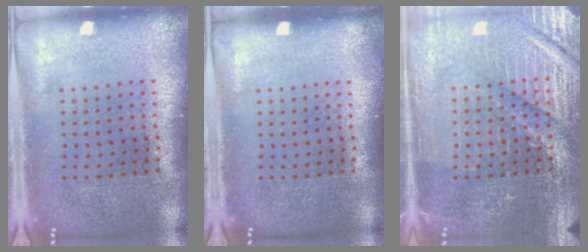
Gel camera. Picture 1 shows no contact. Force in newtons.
{"total": 0.0}
{"total": 4.3, "press": 4.1, "slide": 1.1}